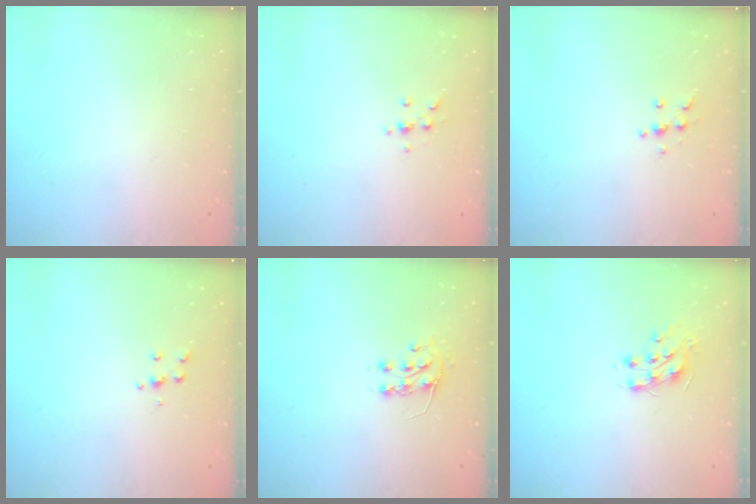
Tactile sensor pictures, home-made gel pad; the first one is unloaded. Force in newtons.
{"total": 3.8, "press": 3.6, "slide": 1.2}
{"total": 6.7, "press": 6.7, "slide": 0.8}
{"total": 4.3, "press": 4.3, "slide": 0.4}
{"total": 7.3, "press": 7.3, "slide": 0.4}
{"total": 8.4, "press": 8.4, "slide": 0.2}